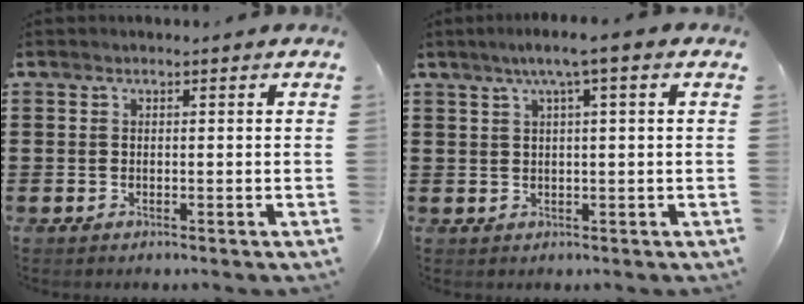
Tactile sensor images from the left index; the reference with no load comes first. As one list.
[{"total": 3.2, "force": [1.3, -0.1, 3.0], "torque": [-0.058, 0.000, 0.020]}]